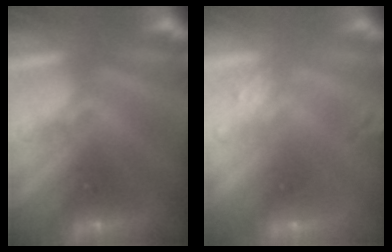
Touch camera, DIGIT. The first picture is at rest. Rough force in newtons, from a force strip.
{"total": 2.6}